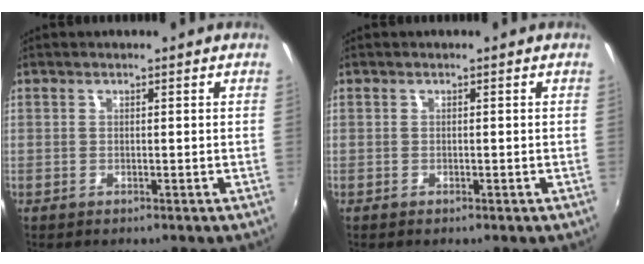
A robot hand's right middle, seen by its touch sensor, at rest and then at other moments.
{"total": 0.0}